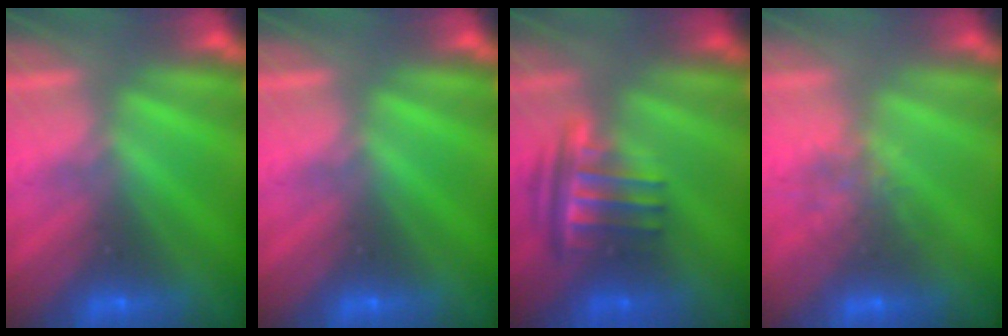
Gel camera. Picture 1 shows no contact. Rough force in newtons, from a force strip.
{"total": 0.0}
{"total": 3.7}
{"total": 4.2}